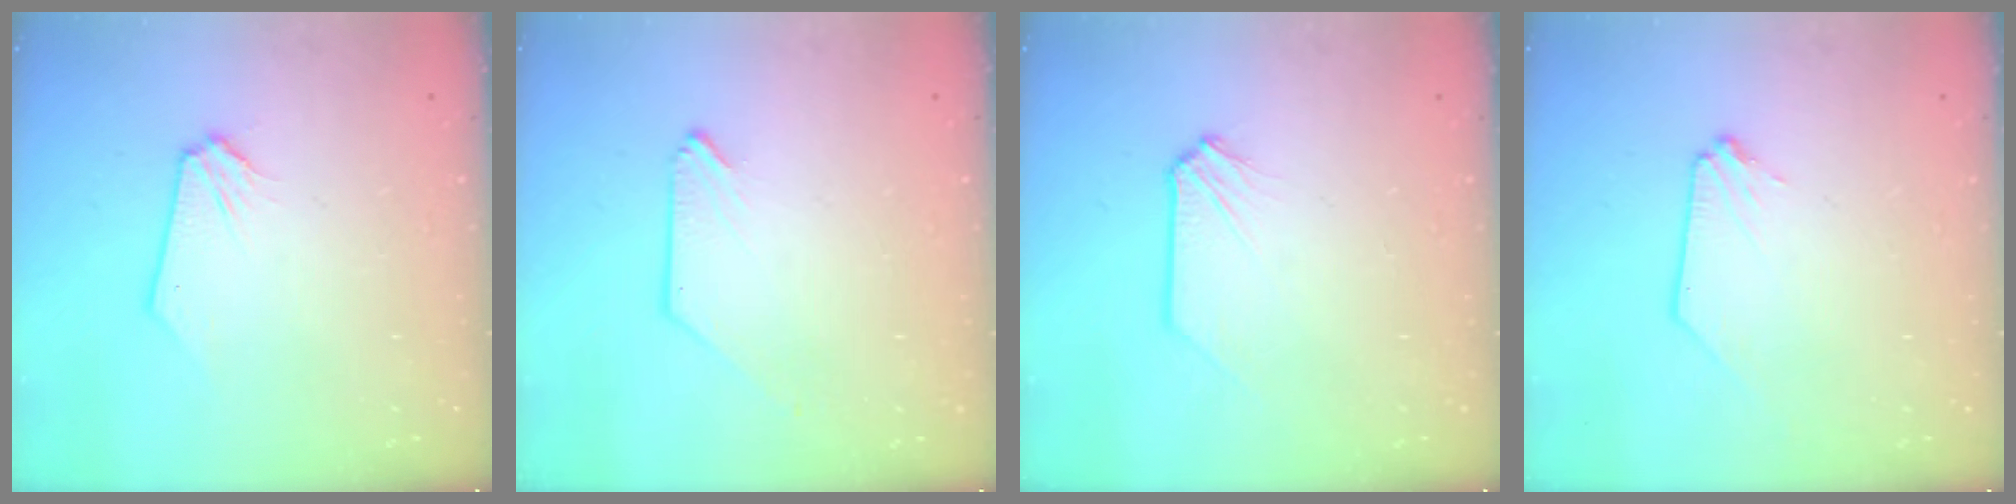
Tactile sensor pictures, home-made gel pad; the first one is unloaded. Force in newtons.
{"total": 0.0}
{"total": 0.0}
{"total": 0.0}